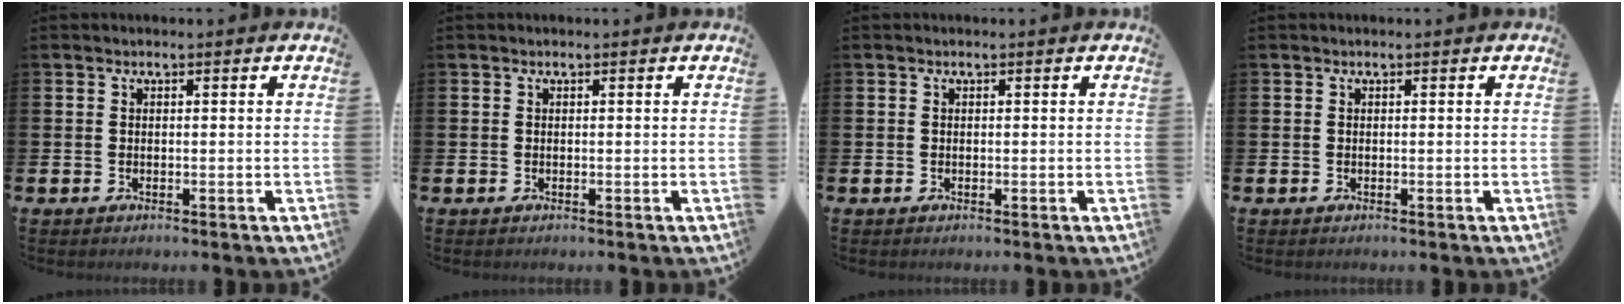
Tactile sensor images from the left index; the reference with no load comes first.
{"total": 0.0}
{"total": 0.0}
{"total": 0.0}